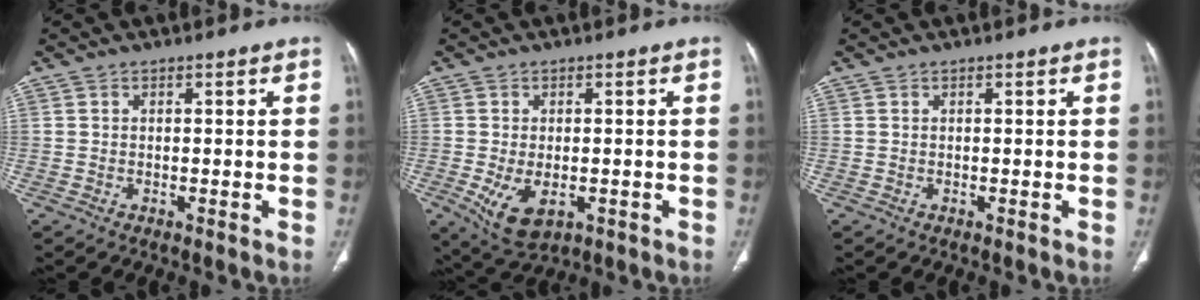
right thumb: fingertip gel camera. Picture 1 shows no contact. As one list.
[{"total": 7.6, "force": [-2.3, 4.3, 5.8], "torque": [-0.104, -0.007, -0.025]}, {"total": 0.0}]